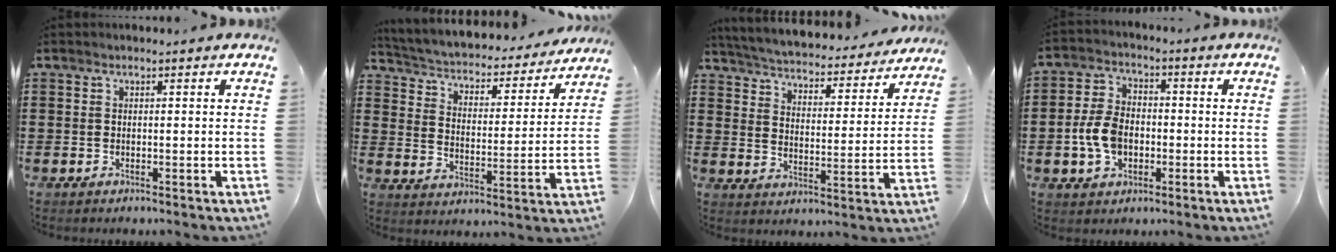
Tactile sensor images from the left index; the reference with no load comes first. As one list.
[{"total": 2.5, "force": [2.3, 0.9, 0.5], "torque": [-0.028, -0.024, 0.028]}, {"total": 3.8, "force": [3.8, 0.0, 0.3], "torque": [-0.029, -0.035, 0.057]}, {"total": 7.2, "force": [-1.5, 4.8, 5.1], "torque": [-0.128, 0.002, -0.034]}]